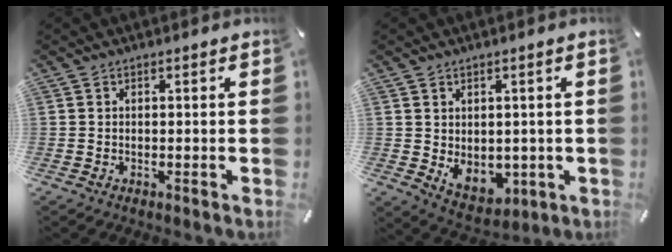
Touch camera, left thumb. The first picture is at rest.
{"total": 5.9, "force": [0.7, 5.2, 2.7], "torque": [-0.027, -0.008, 0.017]}